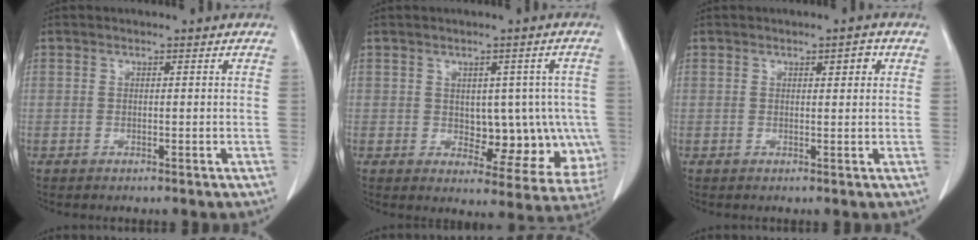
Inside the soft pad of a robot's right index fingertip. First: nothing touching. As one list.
[{"total": 10.2, "force": [-0.6, 6.3, 8.0], "torque": [-0.074, 0.017, 0.011]}, {"total": 1.8, "force": [0.8, 0.6, 1.5], "torque": [-0.021, 0.001, 0.010]}]